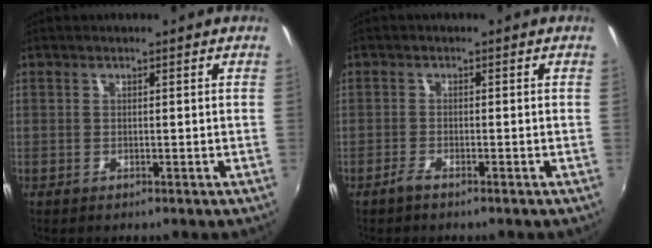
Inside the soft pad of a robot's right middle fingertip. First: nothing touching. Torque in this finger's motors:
{"motor_torque": [0.49, -0.43, -0.06, 0.01]}